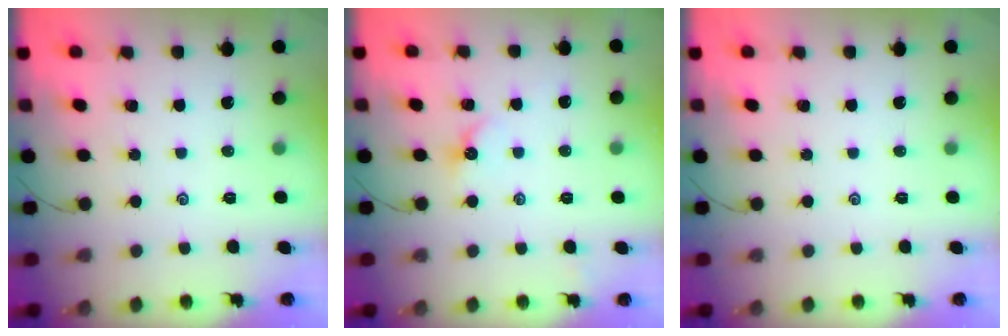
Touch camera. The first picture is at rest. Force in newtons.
{"total": 3.1, "press": 3.1, "slide": 0.4}
{"total": 0.0}